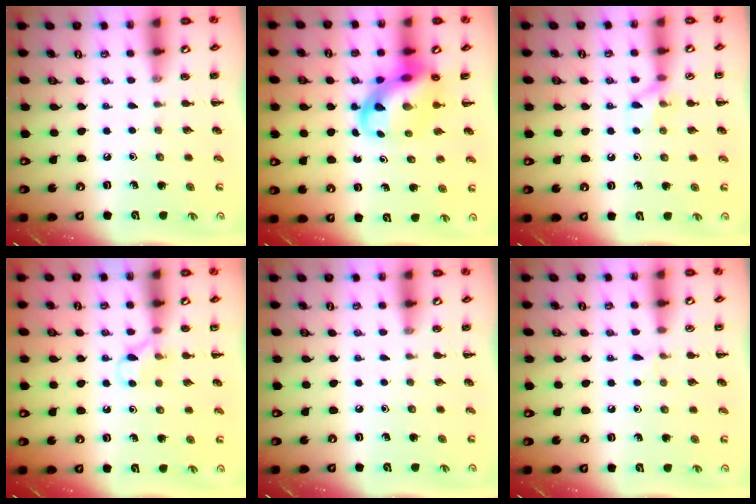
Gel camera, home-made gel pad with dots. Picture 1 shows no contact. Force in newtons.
{"total": 11.5, "press": 11.1, "slide": 3.0}
{"total": 6.6, "press": 6.5, "slide": 0.9}
{"total": 5.6, "press": 5.3, "slide": 1.8}
{"total": 0.0}
{"total": 4.5, "press": 4.2, "slide": 1.5}